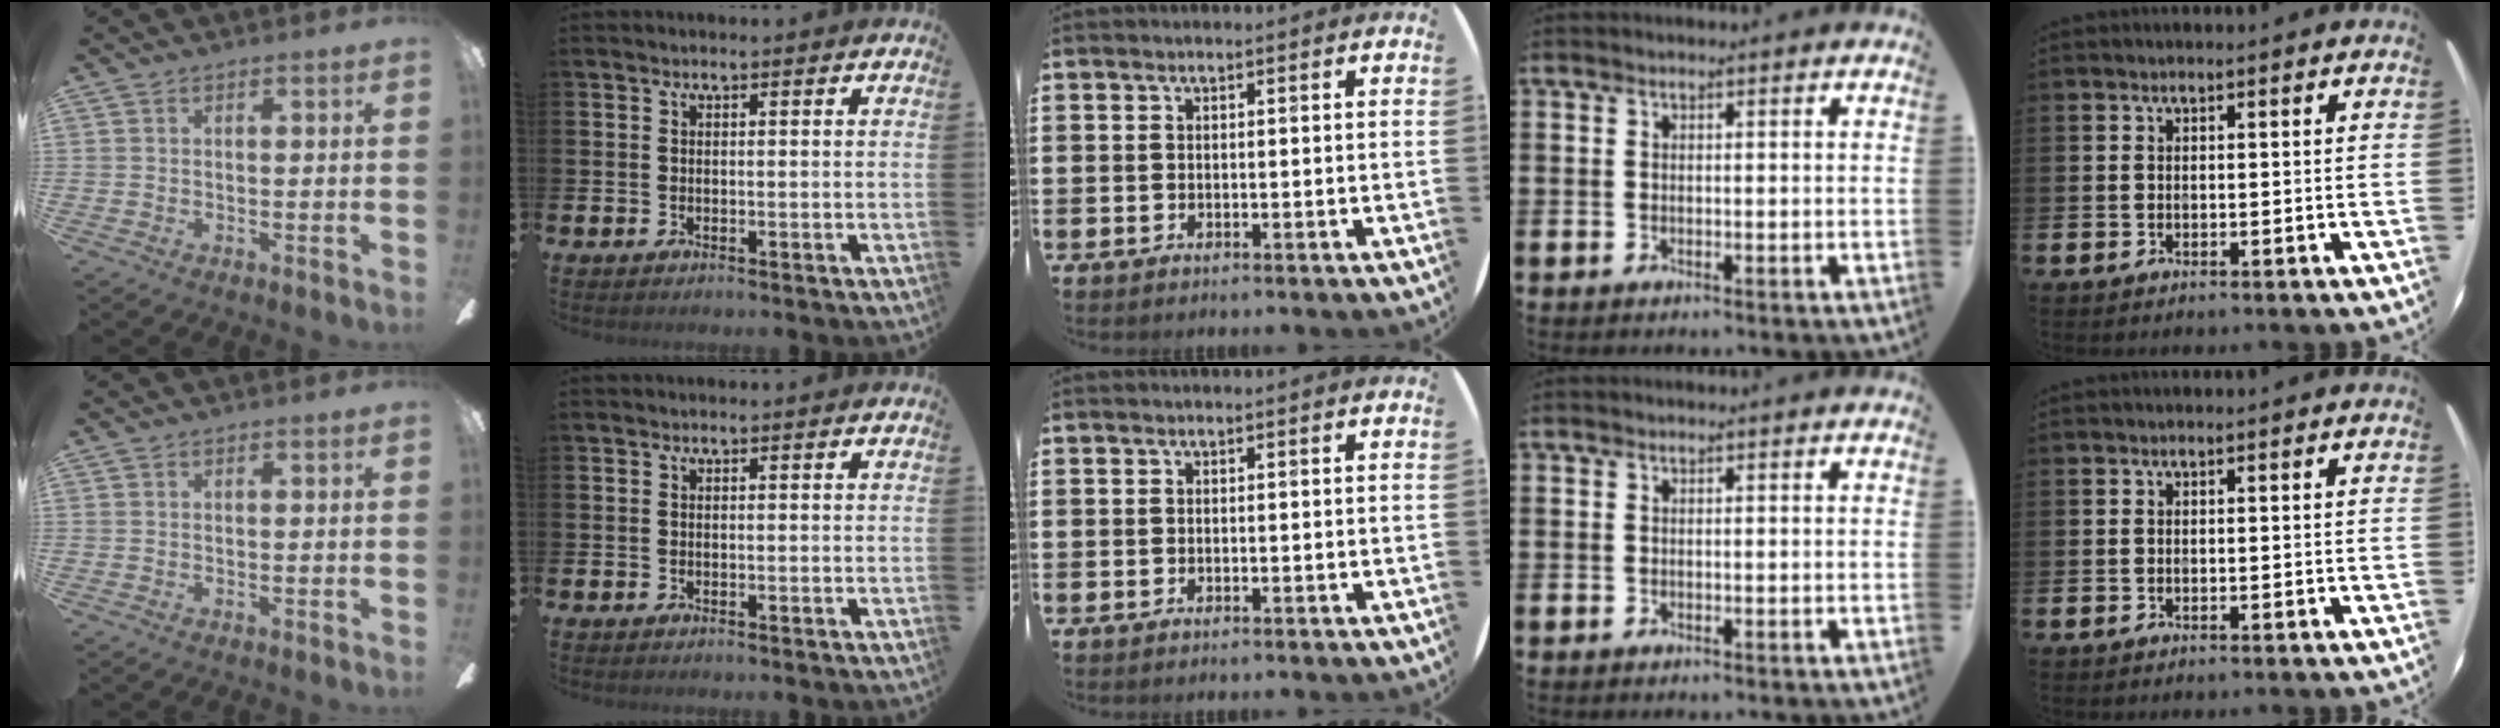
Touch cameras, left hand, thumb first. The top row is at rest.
{}